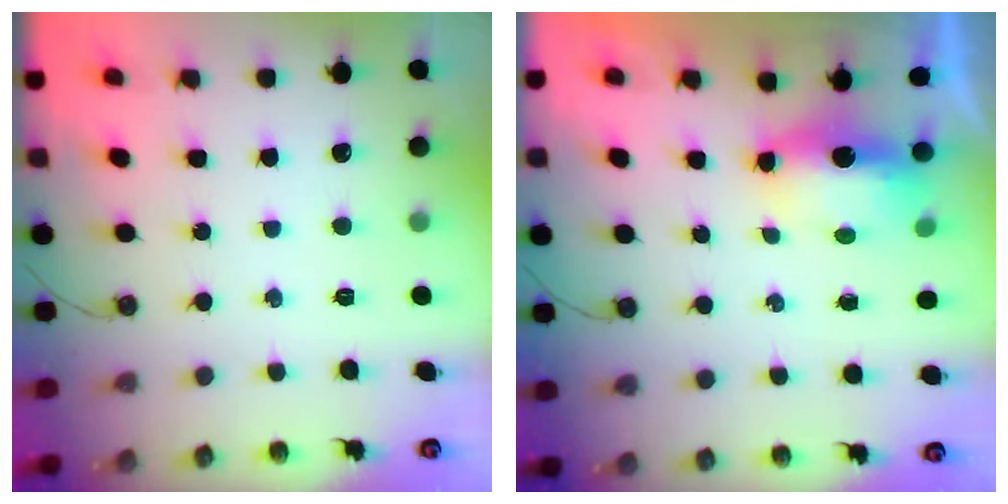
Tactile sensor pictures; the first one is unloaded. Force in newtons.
{"total": 6.5, "press": 6.4, "slide": 1.1}